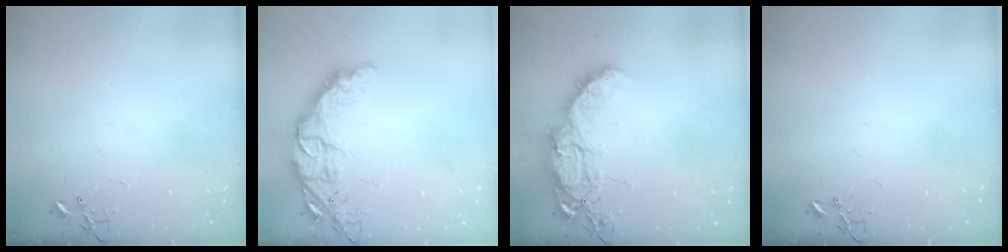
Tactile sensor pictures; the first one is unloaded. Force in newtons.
{"total": 14.4, "press": 14.4, "slide": 1.1}
{"total": 15.5, "press": 15.4, "slide": 1.0}
{"total": 0.0}